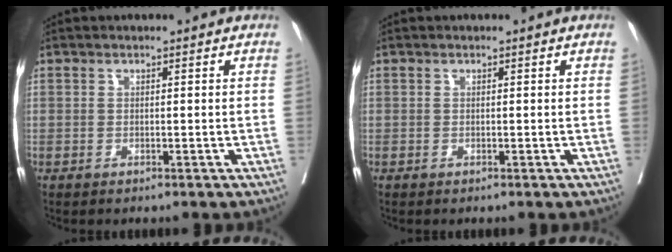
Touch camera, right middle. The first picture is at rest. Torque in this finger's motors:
{"motor_torque": [0.09, -0.36, 0.04, 0.00]}